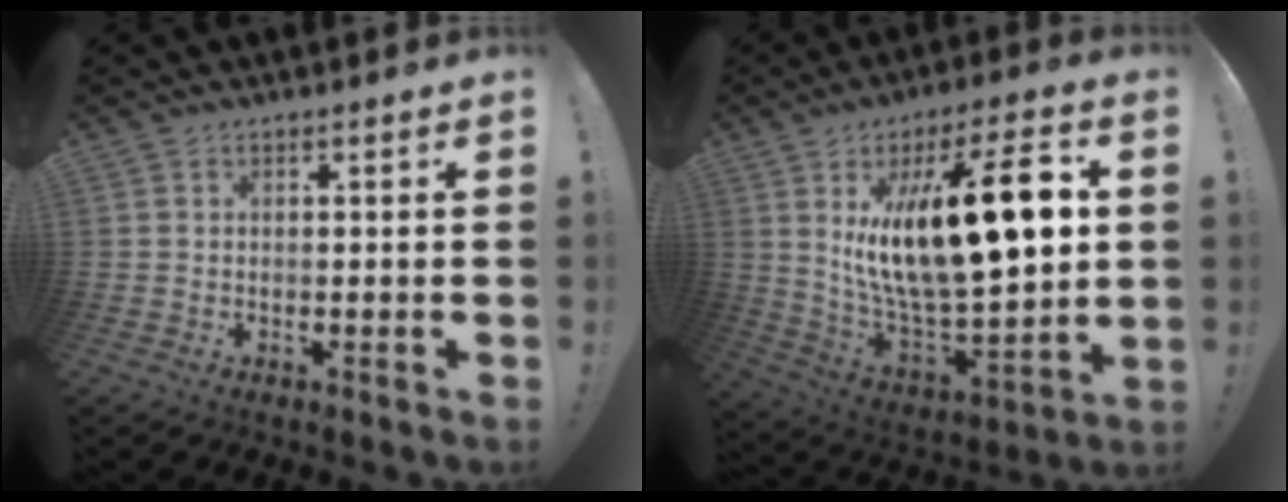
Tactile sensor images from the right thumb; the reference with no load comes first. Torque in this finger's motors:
{"motor_torque": [1.72, 3.29, 1.34, 1.07, 0.22]}